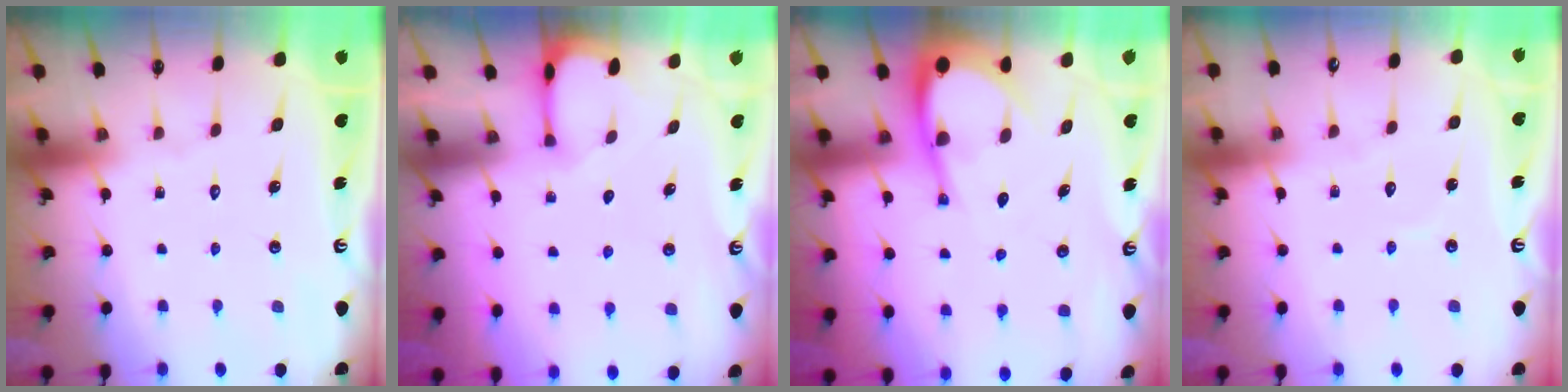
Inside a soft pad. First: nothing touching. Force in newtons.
{"total": 1.2, "press": 1.2, "slide": 0.3}
{"total": 7.9, "press": 7.8, "slide": 1.0}
{"total": 3.9, "press": 3.9, "slide": 0.3}